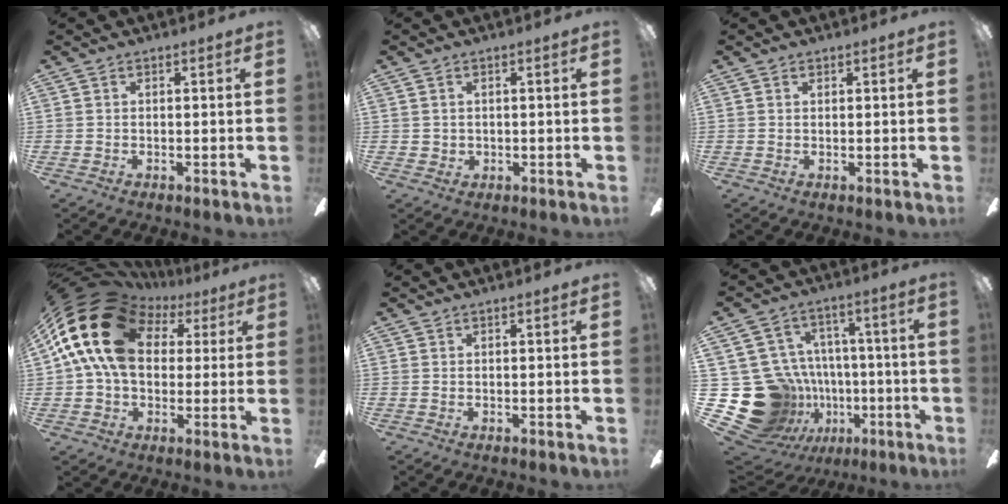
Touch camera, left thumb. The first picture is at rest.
{"total": 1.6, "force": [0.5, 1.5, 0.4], "torque": [-0.010, 0.004, 0.007]}
{"total": 0.8, "force": [0.4, 0.5, 0.5], "torque": [-0.009, 0.002, 0.007]}
{"total": 22.7, "force": [7.1, 16.1, 14.3], "torque": [-0.285, -0.015, 0.122]}
{"total": 0.0}
{"total": 24.0, "force": [-6.2, 20.7, 10.6], "torque": [-0.205, 0.023, -0.034]}